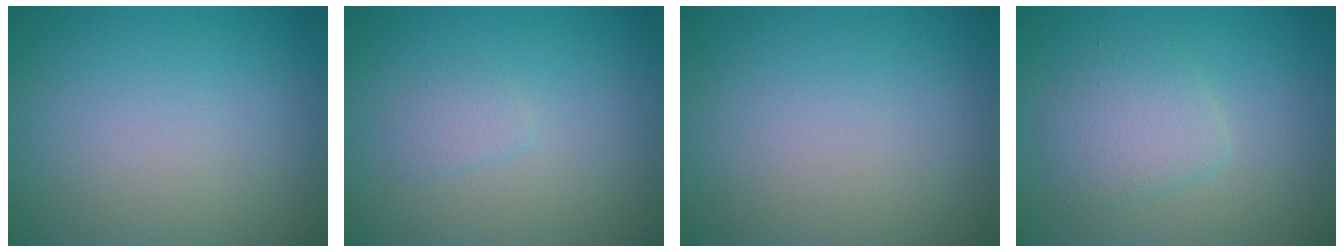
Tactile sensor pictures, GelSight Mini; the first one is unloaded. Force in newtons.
{"total": 1.0, "press": 1.0, "slide": 0.1}
{"total": 0.0}
{"total": 2.8, "press": 2.8, "slide": 0.1}